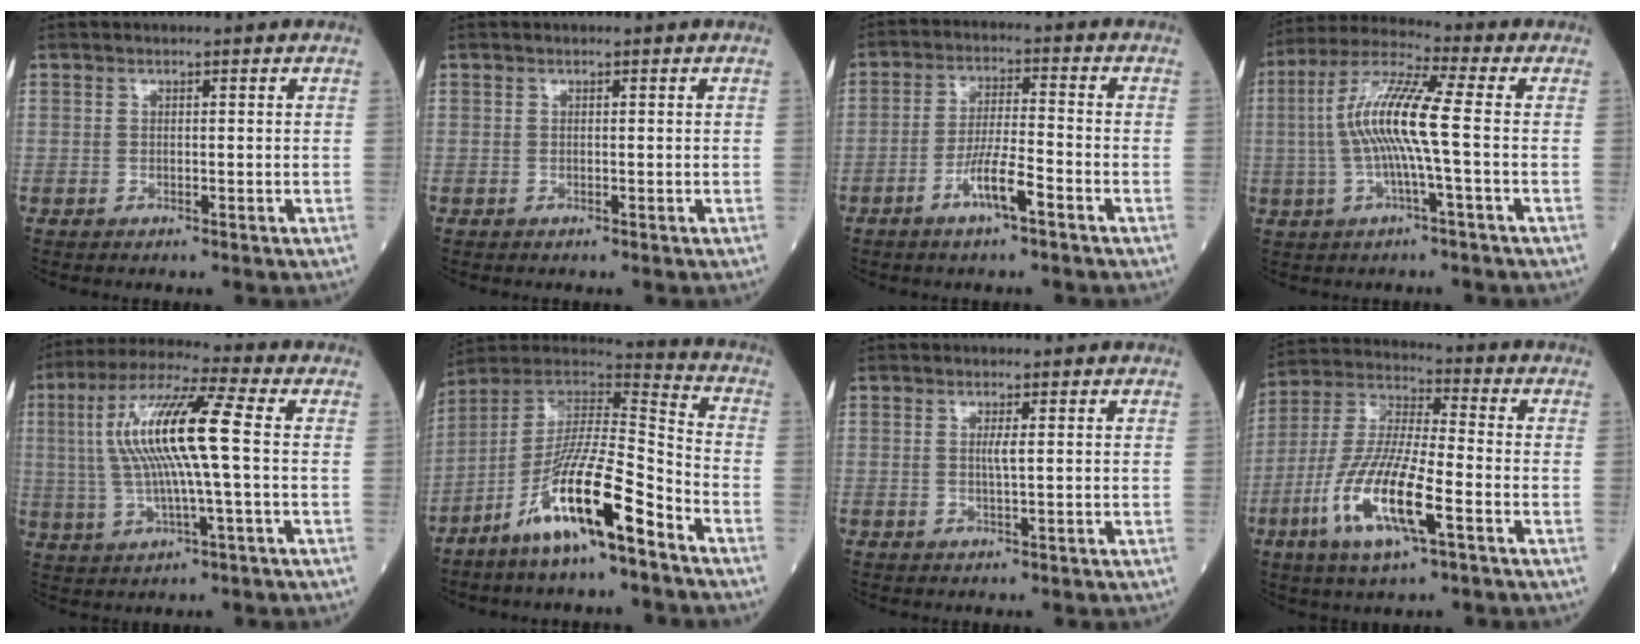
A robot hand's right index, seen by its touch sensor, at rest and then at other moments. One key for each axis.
{"total": 0.0}
{"total": 6.7, "fx": -3.5, "fy": 0.6, "fz": 5.6, "tx": -0.107, "ty": 0.000, "tz": -0.067}
{"total": 10.8, "fx": -0.5, "fy": 0.1, "fz": 10.8, "tx": -0.219, "ty": 0.017, "tz": -0.017}
{"total": 13.9, "fx": 1.2, "fy": 1.0, "fz": 13.8, "tx": -0.280, "ty": 0.019, "tz": 0.018}
{"total": 16.3, "fx": -9.0, "fy": 1.8, "fz": 13.5, "tx": -0.257, "ty": -0.009, "tz": -0.165}
{"total": 1.4, "fx": 0.2, "fy": -0.1, "fz": 1.4, "tx": -0.030, "ty": -0.001, "tz": 0.002}
{"total": 15.1, "fx": -5.7, "fy": 2.6, "fz": 13.8, "tx": -0.285, "ty": -0.015, "tz": -0.107}